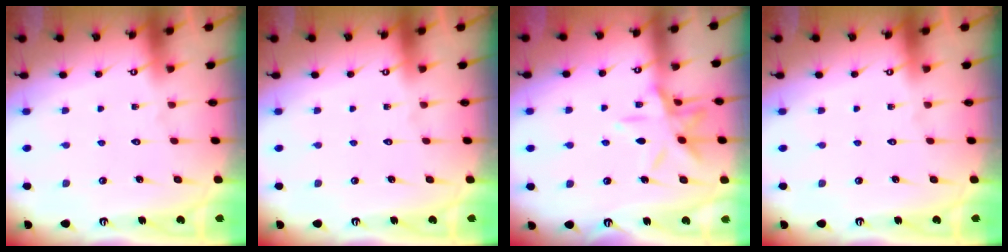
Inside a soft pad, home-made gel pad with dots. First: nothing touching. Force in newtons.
{"total": 0.0}
{"total": 12.3, "press": 12.2, "slide": 0.9}
{"total": 0.0}